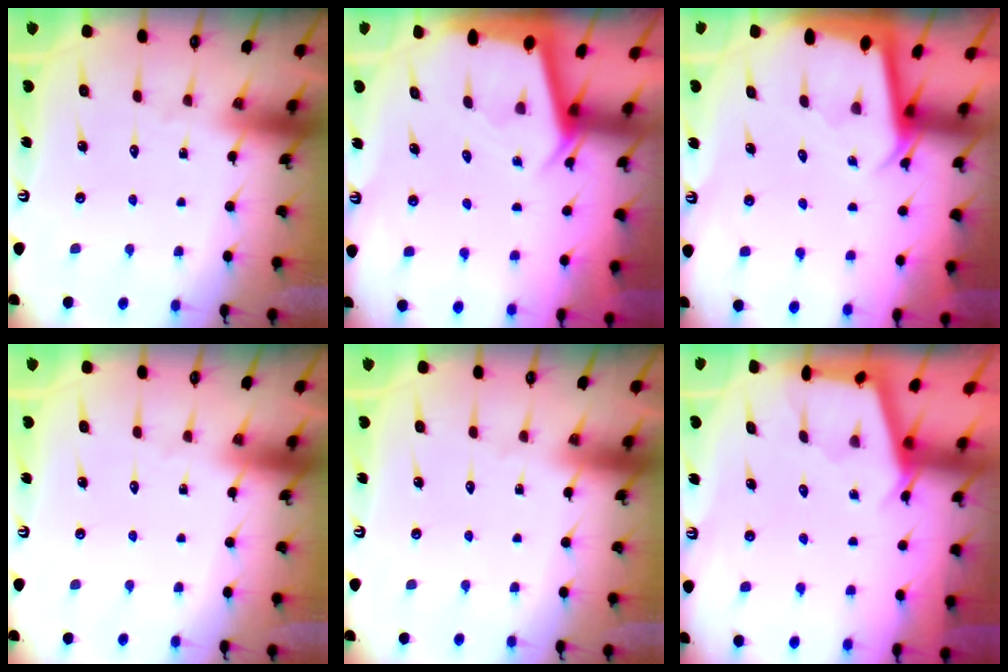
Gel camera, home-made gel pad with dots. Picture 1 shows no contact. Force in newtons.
{"total": 2.3, "press": 2.3, "slide": 0.2}
{"total": 2.2, "press": 2.2, "slide": 0.1}
{"total": 0.0}
{"total": 0.0}
{"total": 2.9, "press": 2.9, "slide": 0.4}